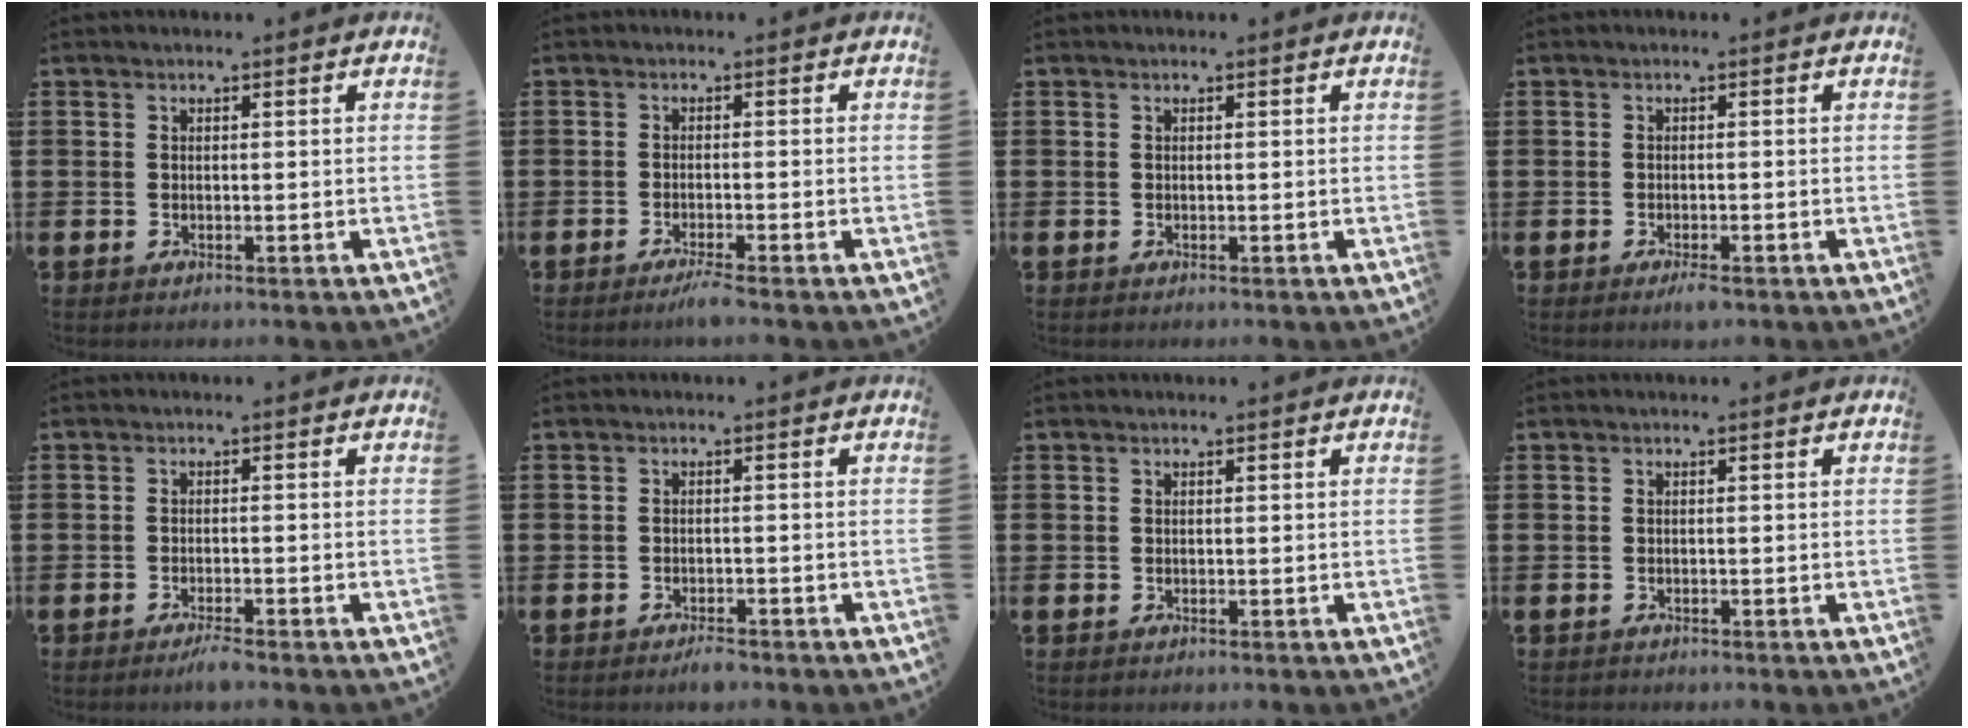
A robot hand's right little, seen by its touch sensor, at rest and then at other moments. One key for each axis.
{"total": 1.9, "fx": -1.4, "fy": 0.0, "fz": 1.3, "tx": -0.019, "ty": 0.002, "tz": -0.026}
{"total": 0.0}
{"total": 1.3, "fx": -0.8, "fy": 0.5, "fz": 0.9, "tx": -0.018, "ty": 0.000, "tz": -0.016}
{"total": 1.6, "fx": -1.3, "fy": 0.0, "fz": 0.8, "tx": -0.014, "ty": 0.002, "tz": -0.026}
{"total": 1.3, "fx": -1.2, "fy": 0.2, "fz": 0.4, "tx": -0.009, "ty": 0.000, "tz": -0.023}
{"total": 0.0}
{"total": 0.0}